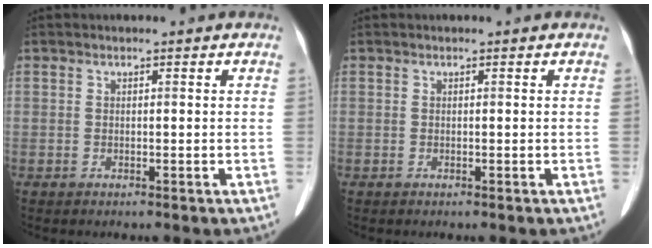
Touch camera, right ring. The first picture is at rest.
{"total": 0.0}